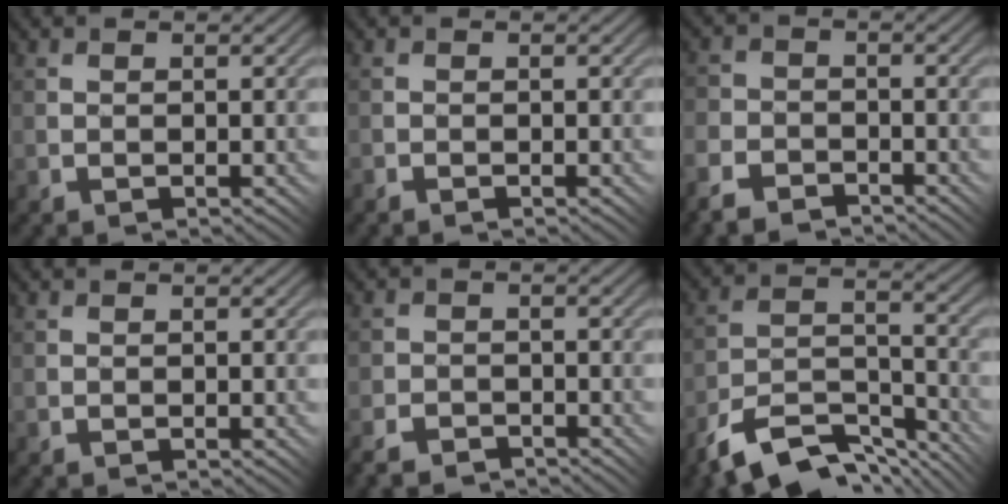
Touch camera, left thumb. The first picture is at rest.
{"total": 1.0, "force": [-0.8, 0.3, 0.3], "torque": [-0.005, 0.000, -0.018]}
{"total": 4.8, "force": [-3.8, 2.3, 1.6], "torque": [-0.040, -0.003, -0.083]}
{"total": 0.0}
{"total": 3.4, "force": [-2.9, 1.5, 0.9], "torque": [-0.019, 0.001, -0.058]}
{"total": 10.9, "force": [-8.6, 3.6, 5.5], "torque": [-0.105, -0.001, -0.159]}